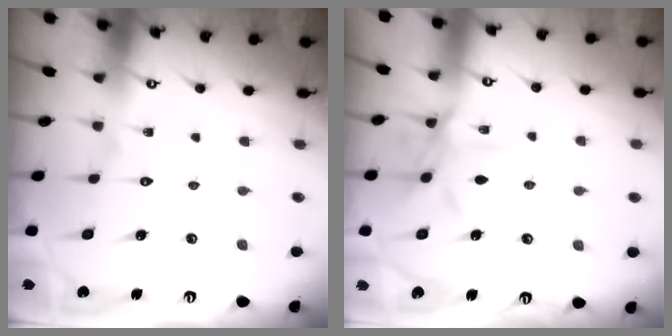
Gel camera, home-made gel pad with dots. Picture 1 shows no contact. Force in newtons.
{"total": 8.2, "press": 8.2, "slide": 0.2}